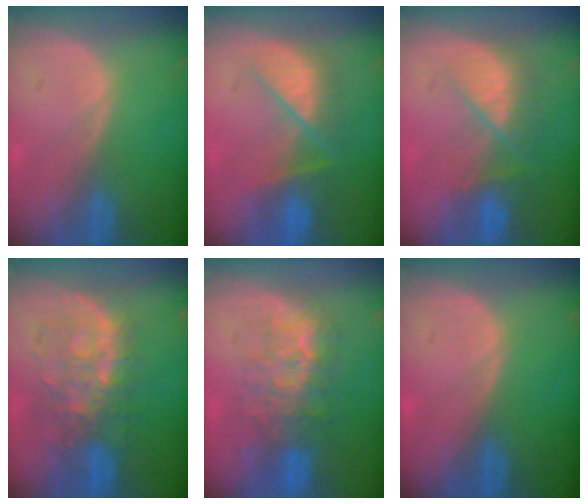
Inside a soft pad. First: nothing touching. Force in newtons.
{"total": 7.5, "press": 7.3, "slide": 1.9}
{"total": 7.5, "press": 6.7, "slide": 3.4}
{"total": 9.1, "press": 8.6, "slide": 2.9}
{"total": 9.0, "press": 8.3, "slide": 3.5}
{"total": 0.0}